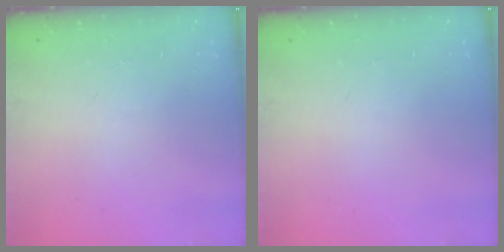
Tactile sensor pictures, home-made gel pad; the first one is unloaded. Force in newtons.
{"total": 0.0}